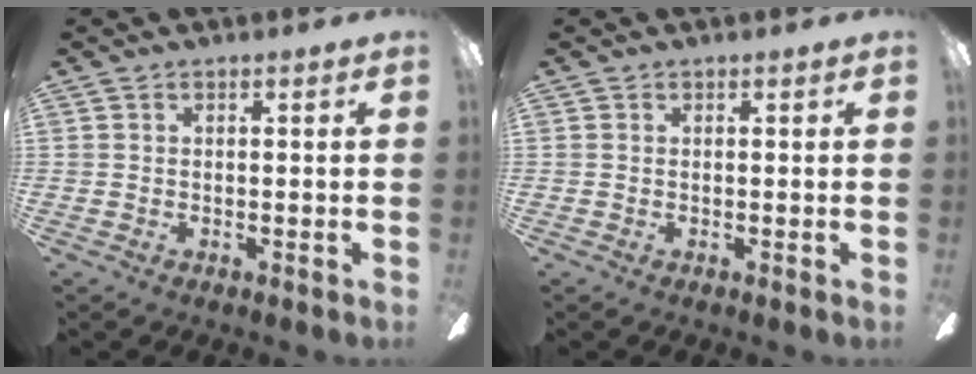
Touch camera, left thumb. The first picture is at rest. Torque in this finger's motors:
{"motor_torque": [0.00, 0.00, 0.02, 0.06, 0.00]}